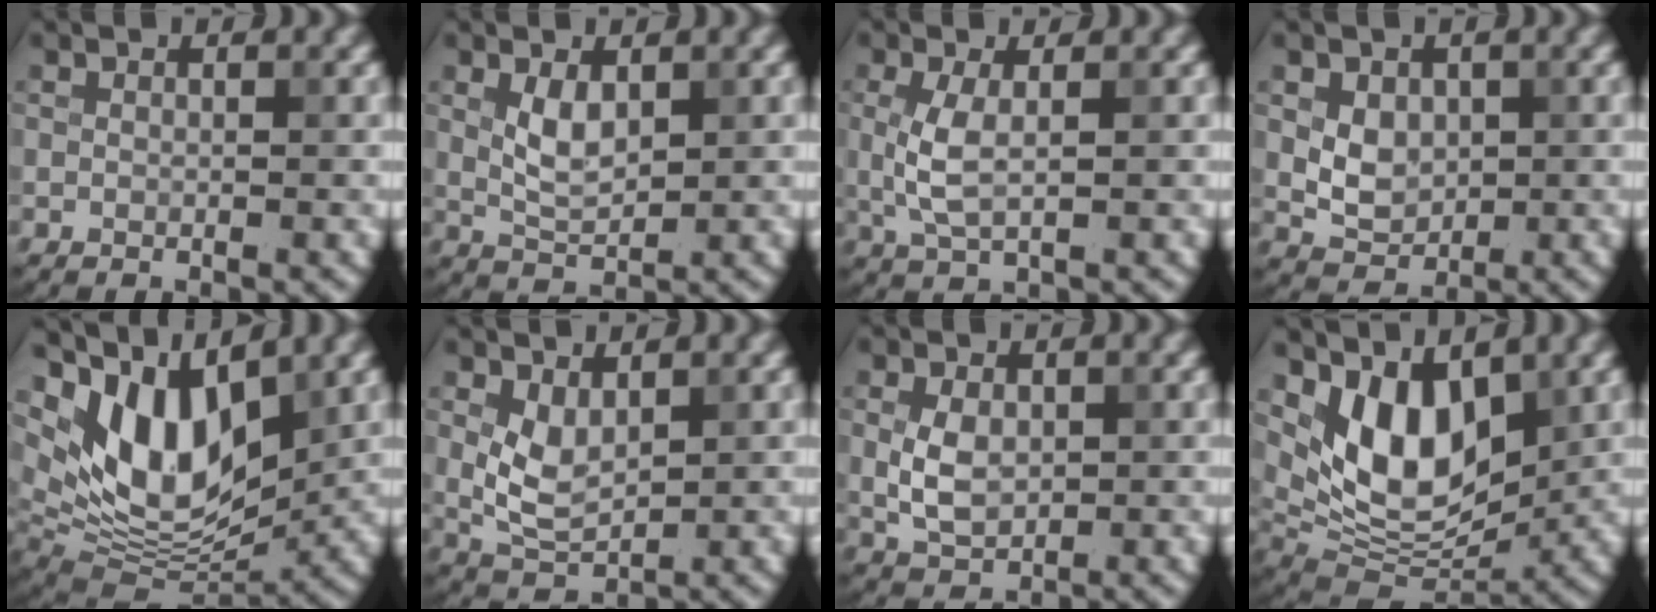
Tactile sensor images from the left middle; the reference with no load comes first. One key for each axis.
{"total": 2.7, "fx": 0.8, "fy": 1.4, "fz": 2.2, "tx": -0.049, "ty": -0.002, "tz": 0.021}
{"total": 3.0, "fx": 0.2, "fy": 1.2, "fz": 2.7, "tx": -0.068, "ty": -0.001, "tz": 0.004}
{"total": 2.9, "fx": 0.4, "fy": 2.3, "fz": 1.8, "tx": -0.032, "ty": -0.004, "tz": 0.008}
{"total": 9.9, "fx": 4.8, "fy": 4.9, "fz": 7.1, "tx": -0.135, "ty": -0.008, "tz": 0.088}
{"total": 3.2, "fx": 0.7, "fy": 2.0, "fz": 2.4, "tx": -0.055, "ty": -0.005, "tz": 0.022}
{"total": 3.4, "fx": 0.1, "fy": 2.3, "fz": 2.4, "tx": -0.053, "ty": 0.000, "tz": 0.003}
{"total": 7.5, "fx": 3.0, "fy": 4.2, "fz": 5.4, "tx": -0.103, "ty": -0.025, "tz": 0.053}